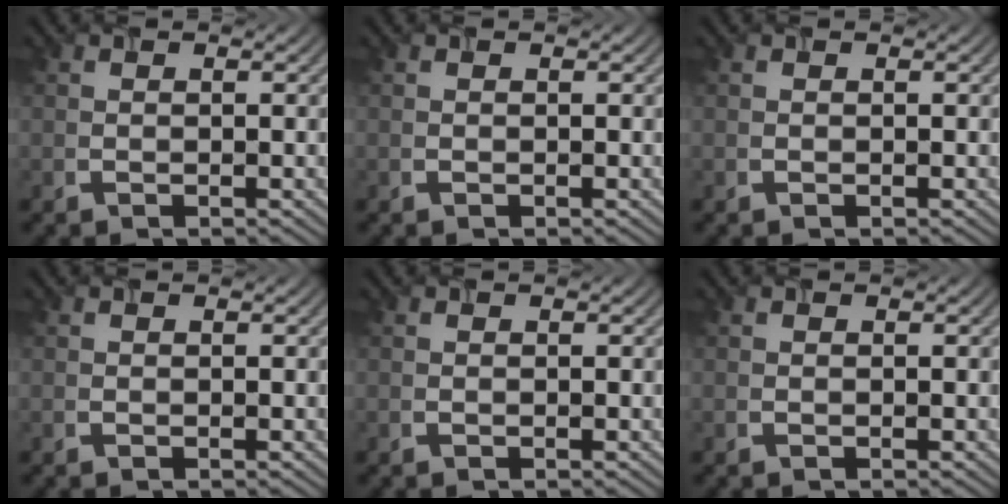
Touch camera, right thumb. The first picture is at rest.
{"total": 0.0}
{"total": 0.0}
{"total": 0.0}
{"total": 0.0}
{"total": 0.0}